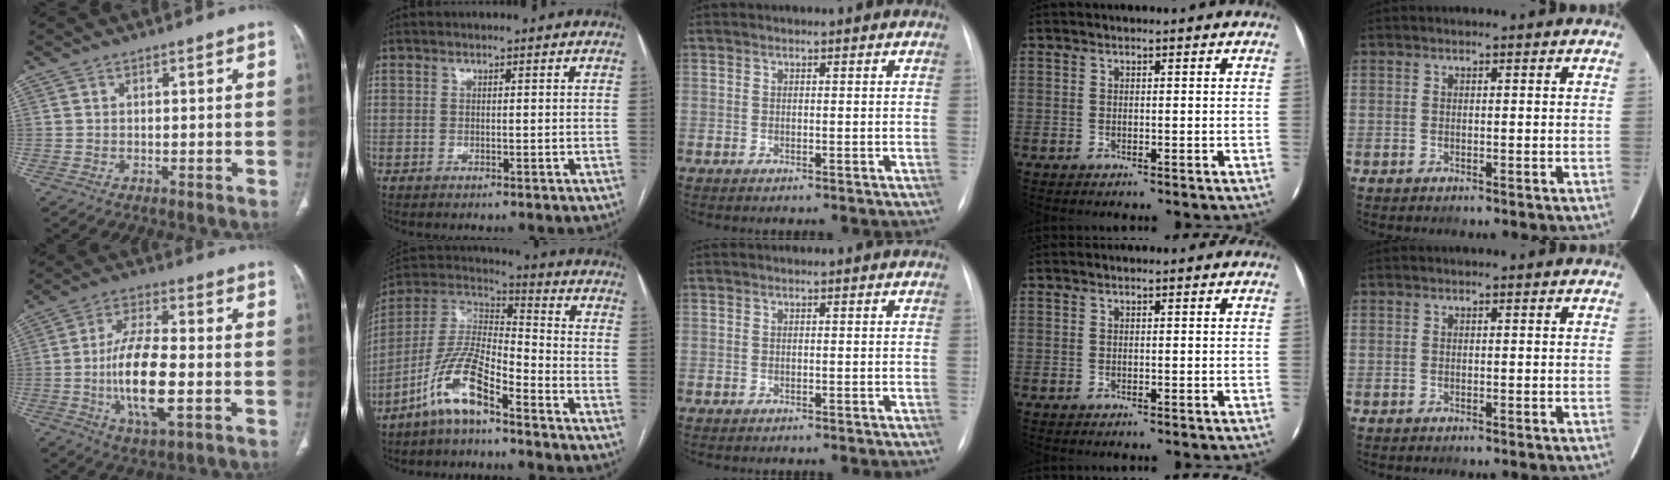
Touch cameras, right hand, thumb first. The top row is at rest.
{"thumb": {"total": 14.7, "force": [-2.8, 5.4, 13.4], "torque": [-0.251, 0.006, -0.051]}, "index": {"total": 11.4, "force": [-7.3, 2.9, 8.3], "torque": [-0.184, 0.011, -0.142]}}